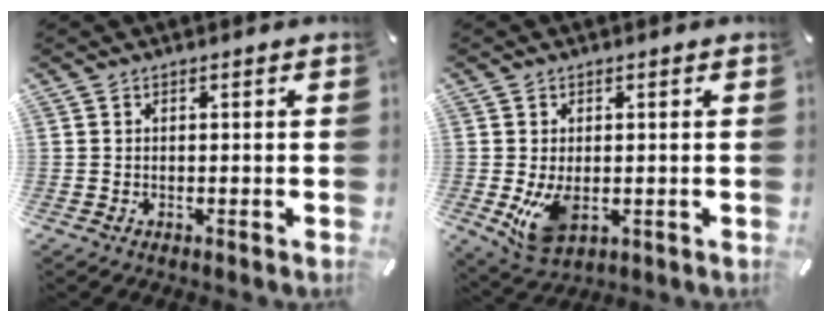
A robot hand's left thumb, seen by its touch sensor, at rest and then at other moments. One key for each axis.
{"total": 6.8, "fx": -0.5, "fy": 4.4, "fz": 5.2, "tx": -0.099, "ty": -0.013, "tz": -0.010}